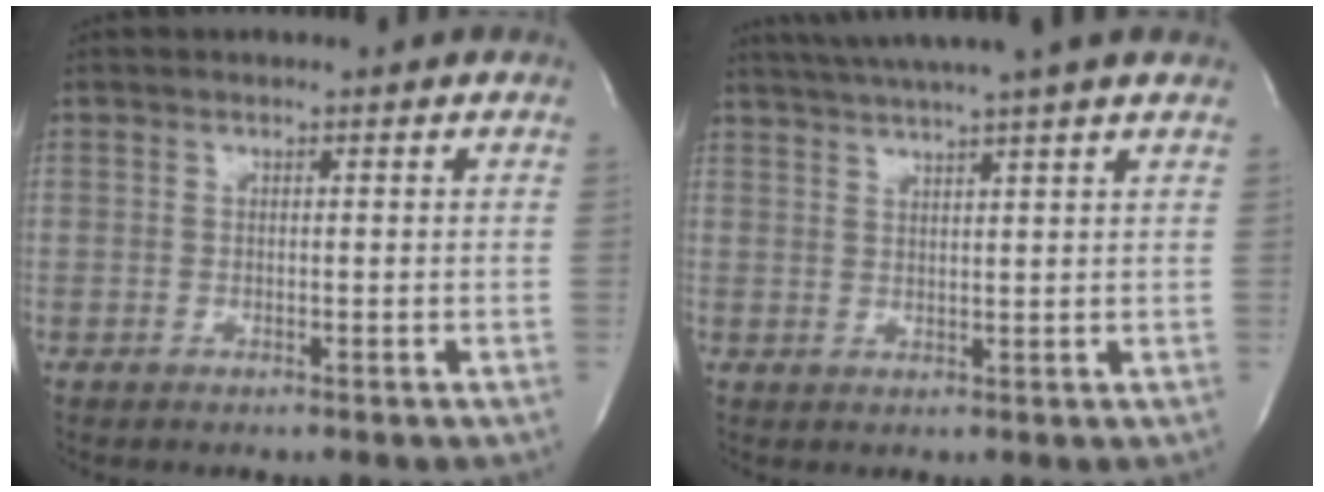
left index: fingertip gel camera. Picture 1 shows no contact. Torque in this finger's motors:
{"motor_torque": [0.45, -0.48, 0.29, 0.10]}